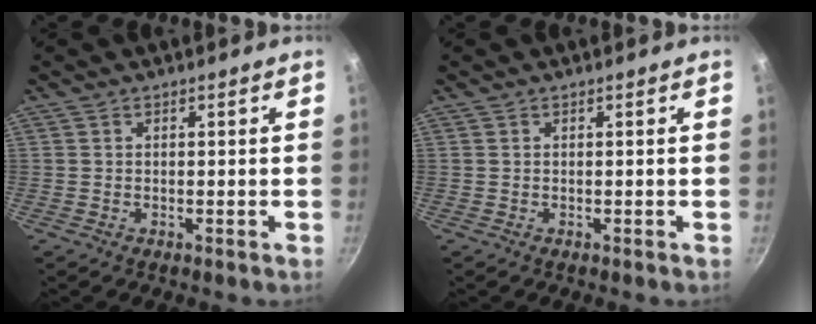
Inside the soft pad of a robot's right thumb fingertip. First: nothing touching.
{"total": 0.0}